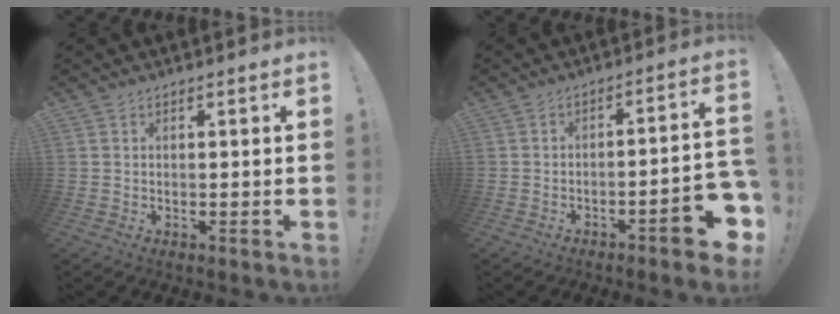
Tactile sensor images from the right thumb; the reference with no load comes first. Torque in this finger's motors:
{"motor_torque": [1.12, 1.48, 0.74, -1.08, 0.01]}